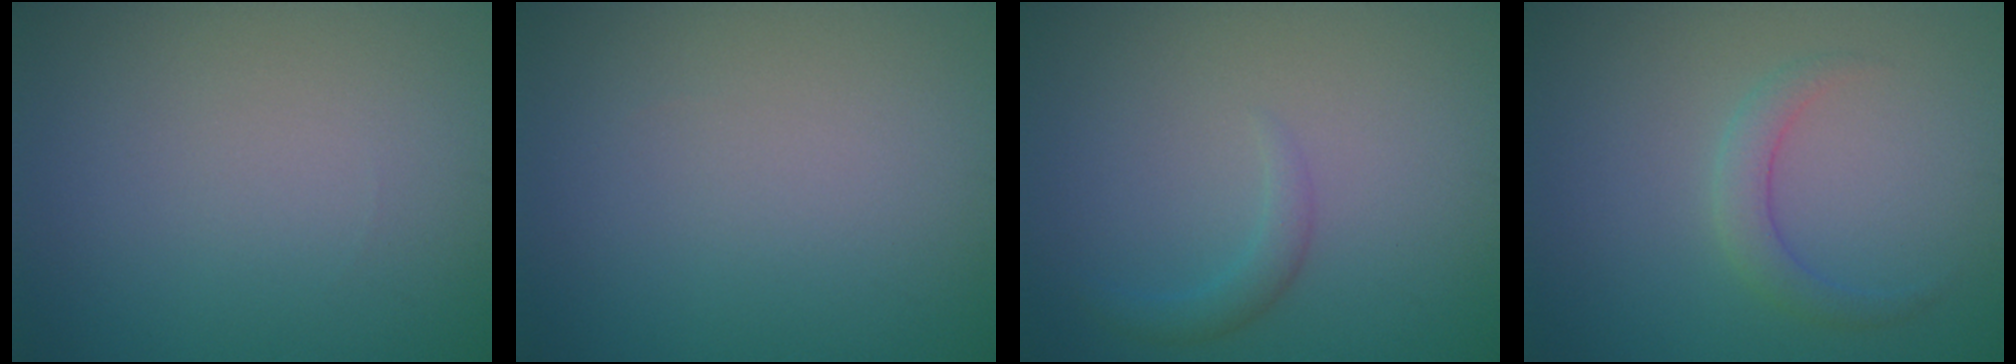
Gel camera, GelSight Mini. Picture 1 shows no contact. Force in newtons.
{"total": 0.0}
{"total": 1.5, "press": 1.5, "slide": 0.0}
{"total": 2.0, "press": 2.0, "slide": 0.1}